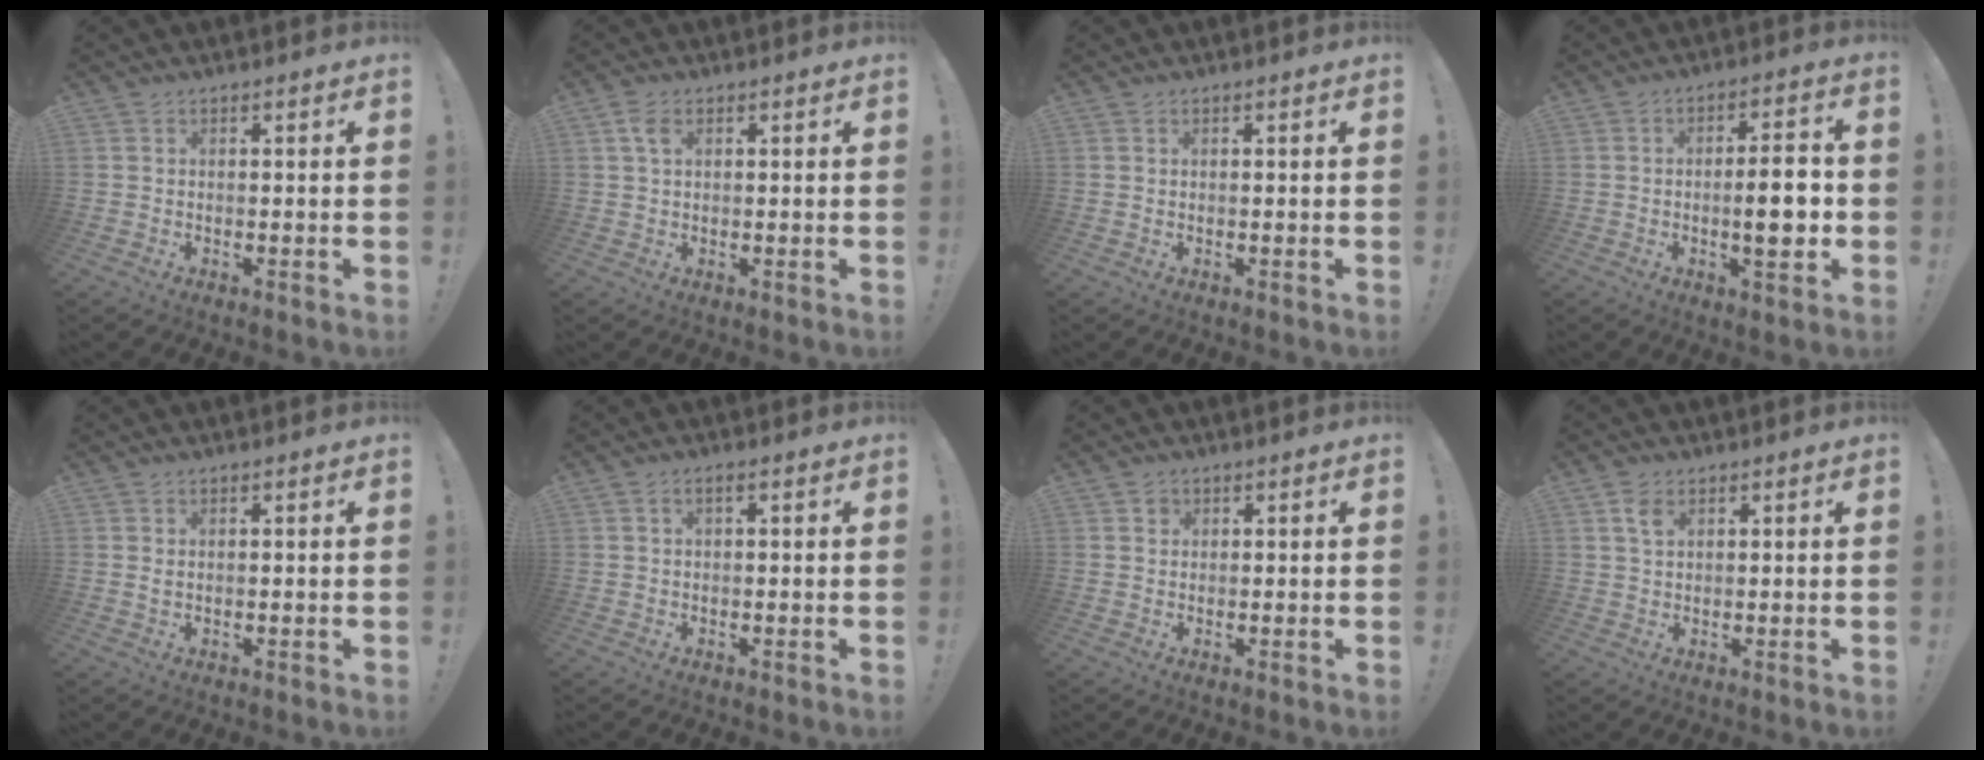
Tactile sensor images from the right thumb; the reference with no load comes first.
{"total": 3.6, "force": [1.4, 2.1, 2.6], "torque": [-0.044, 0.001, 0.025]}
{"total": 0.0}
{"total": 9.5, "force": [-1.3, 2.5, 9.1], "torque": [-0.131, -0.002, -0.027]}
{"total": 1.0, "force": [0.5, 0.5, 0.7], "torque": [-0.007, -0.002, 0.008]}
{"total": 1.4, "force": [0.3, 0.8, 1.1], "torque": [-0.023, 0.004, 0.006]}
{"total": 1.8, "force": [1.0, 1.5, 0.2], "torque": [0.000, -0.001, 0.017]}
{"total": 3.9, "force": [2.1, 2.3, 2.4], "torque": [-0.034, -0.006, 0.037]}